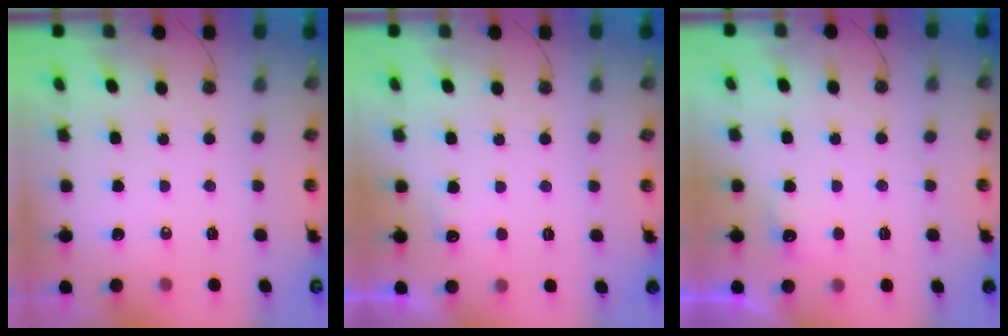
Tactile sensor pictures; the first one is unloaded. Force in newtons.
{"total": 3.0, "press": 2.8, "slide": 1.0}
{"total": 5.1, "press": 4.9, "slide": 1.2}